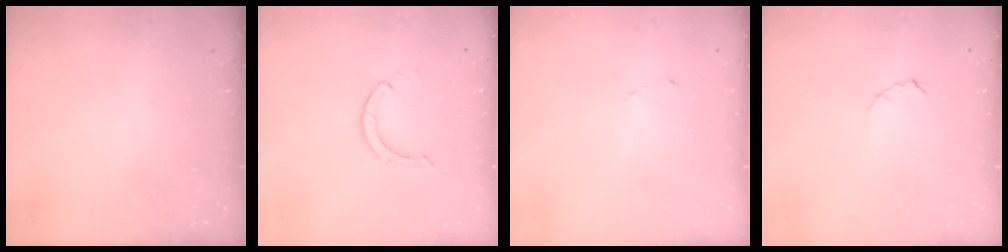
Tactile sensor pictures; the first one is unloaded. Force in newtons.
{"total": 3.7, "press": 3.7, "slide": 0.3}
{"total": 1.5, "press": 1.5, "slide": 0.2}
{"total": 2.3, "press": 2.3, "slide": 0.4}